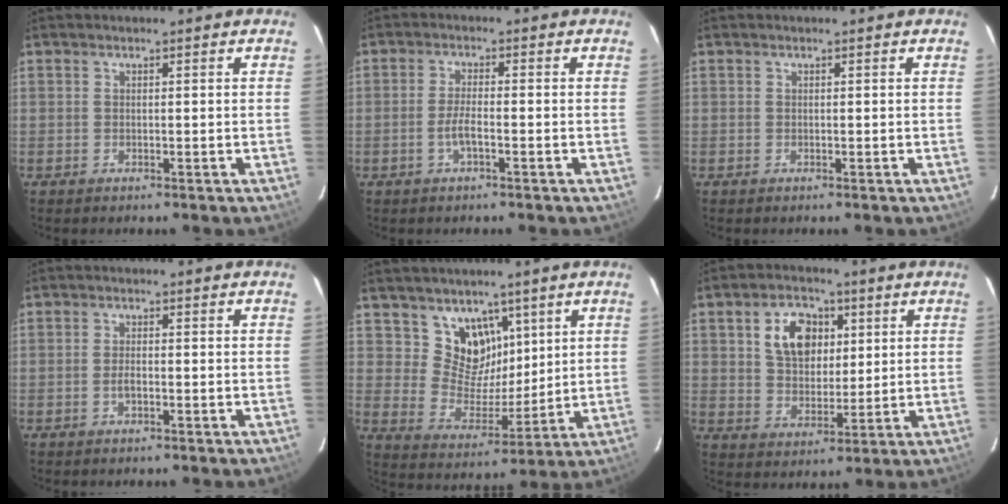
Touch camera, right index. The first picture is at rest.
{"total": 3.2, "force": [-1.5, 0.5, 2.8], "torque": [-0.058, -0.001, -0.030]}
{"total": 0.0}
{"total": 1.8, "force": [-0.8, 0.7, 1.4], "torque": [-0.031, 0.000, -0.016]}
{"total": 9.5, "force": [5.8, 7.1, 2.5], "torque": [-0.037, -0.011, 0.115]}
{"total": 9.9, "force": [3.3, 6.9, 6.3], "torque": [-0.116, 0.022, 0.065]}